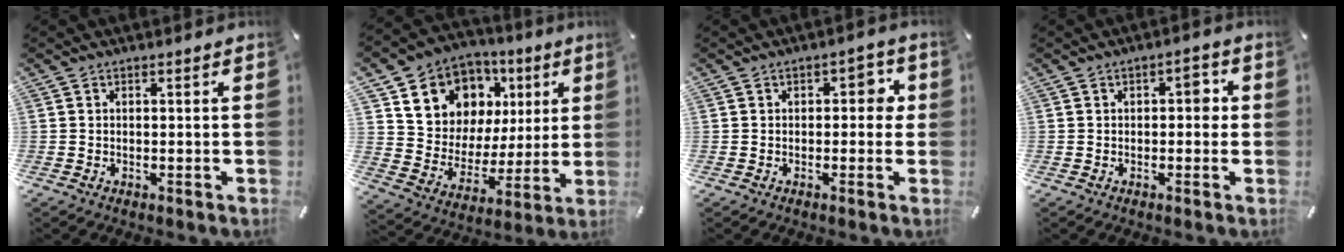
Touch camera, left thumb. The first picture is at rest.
{"total": 12.2, "force": [6.3, 10.3, 2.2], "torque": [-0.052, -0.054, 0.127]}
{"total": 3.8, "force": [0.2, 2.5, 2.9], "torque": [-0.034, 0.005, -0.007]}
{"total": 3.2, "force": [0.1, 1.9, 2.6], "torque": [-0.027, 0.004, -0.009]}